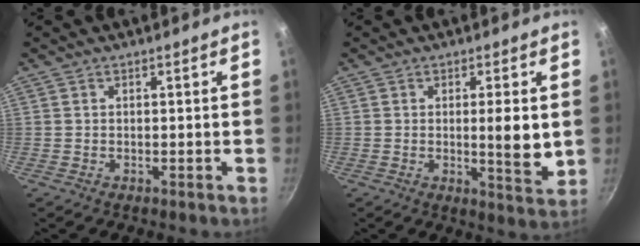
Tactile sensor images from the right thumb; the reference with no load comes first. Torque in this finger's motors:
{"motor_torque": [2.80, 2.22, 2.65, -0.13, 0.63]}